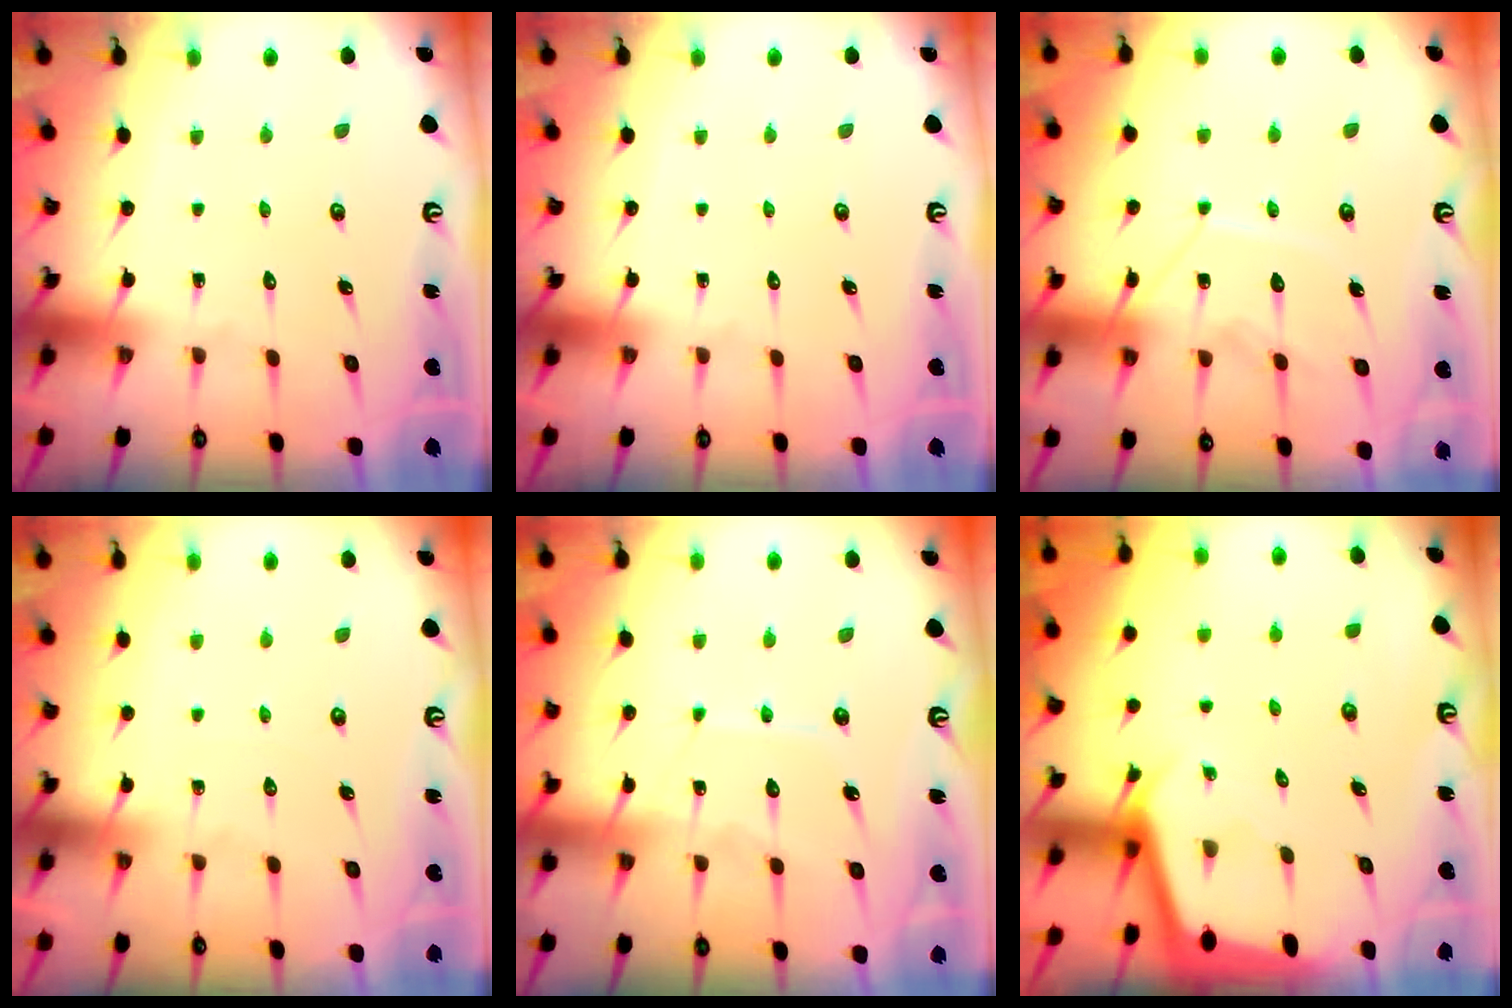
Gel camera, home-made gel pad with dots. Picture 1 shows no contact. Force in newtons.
{"total": 0.0}
{"total": 12.1, "press": 12.0, "slide": 1.3}
{"total": 4.3, "press": 4.3, "slide": 0.5}
{"total": 9.3, "press": 9.3, "slide": 0.7}
{"total": 2.2, "press": 2.2, "slide": 0.1}